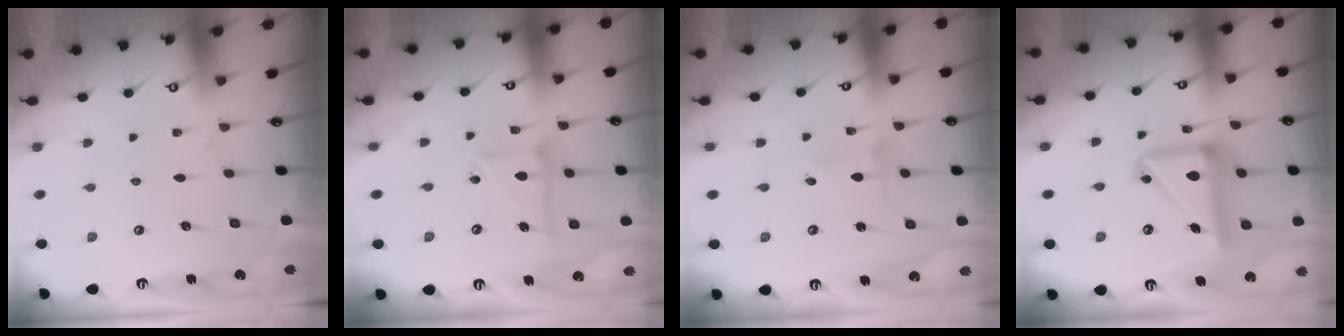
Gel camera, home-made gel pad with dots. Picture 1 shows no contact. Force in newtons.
{"total": 10.3, "press": 10.2, "slide": 1.4}
{"total": 1.9, "press": 1.9, "slide": 0.1}
{"total": 14.5, "press": 14.4, "slide": 2.0}